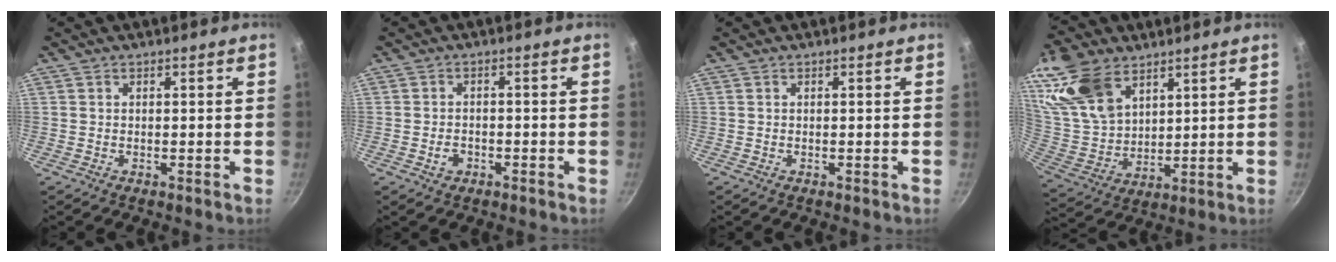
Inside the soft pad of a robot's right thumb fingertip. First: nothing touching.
{"total": 2.5, "force": [-1.2, 1.8, 1.3], "torque": [-0.016, 0.014, -0.020]}
{"total": 0.0}
{"total": 17.5, "force": [9.9, 10.7, 9.7], "torque": [-0.186, -0.030, 0.208]}